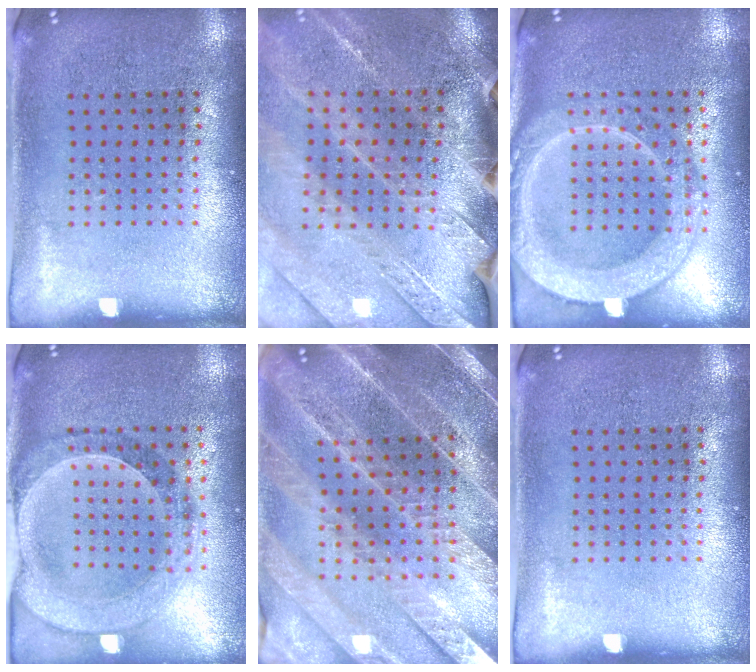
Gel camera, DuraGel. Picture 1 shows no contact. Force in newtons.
{"total": 2.8, "press": 2.8, "slide": 0.7}
{"total": 3.9, "press": 3.9, "slide": 0.4}
{"total": 1.5, "press": 1.5, "slide": 0.3}
{"total": 3.5, "press": 3.3, "slide": 1.0}
{"total": 0.0}